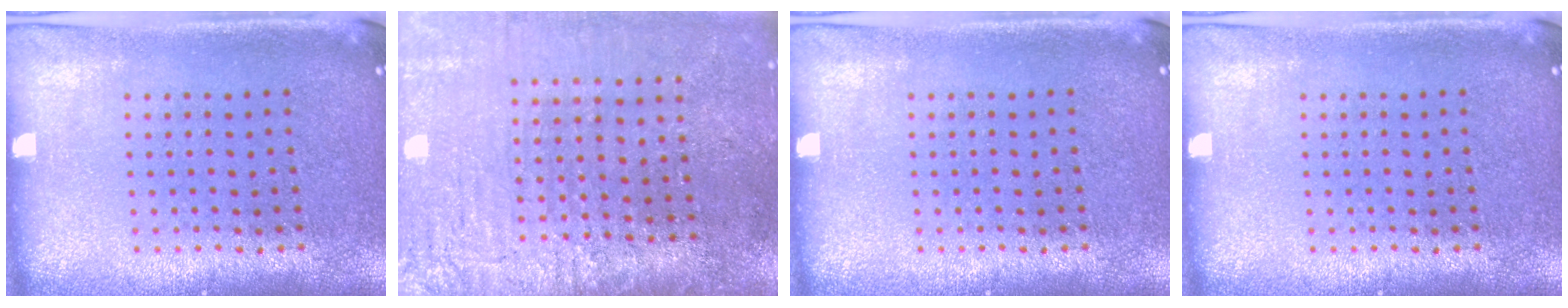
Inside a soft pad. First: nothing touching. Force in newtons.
{"total": 4.0, "press": 3.5, "slide": 2.0}
{"total": 0.0}
{"total": 0.0}